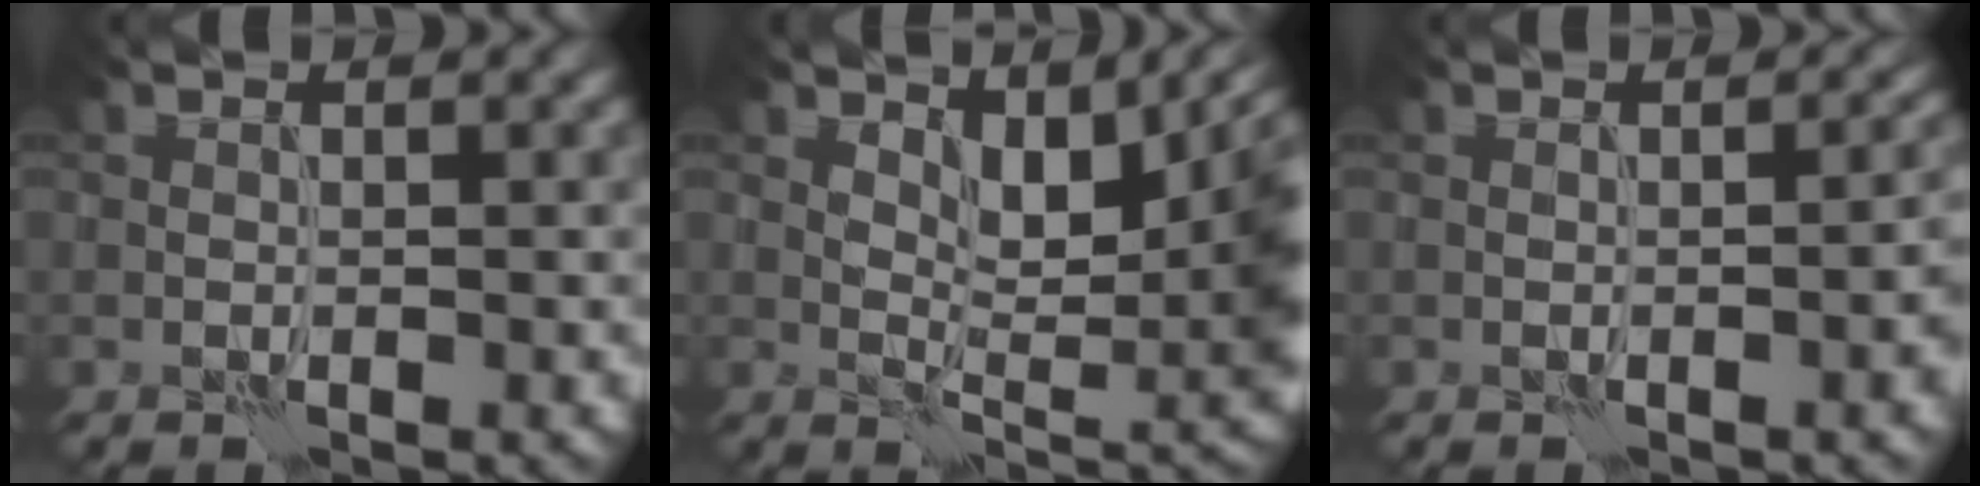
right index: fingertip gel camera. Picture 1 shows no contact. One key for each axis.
{"total": 9.1, "fx": 2.7, "fy": 3.7, "fz": 7.9, "tx": -0.120, "ty": -0.005, "tz": 0.045}
{"total": 4.0, "fx": -0.6, "fy": 1.5, "fz": 3.7, "tx": -0.030, "ty": 0.004, "tz": -0.002}